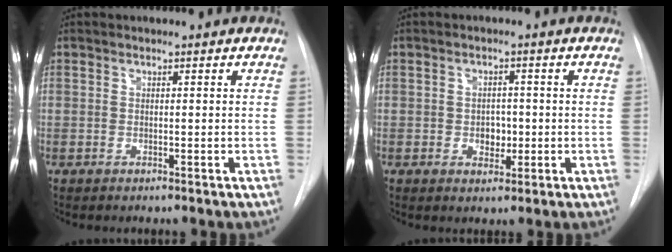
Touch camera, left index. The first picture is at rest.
{"total": 2.9, "force": [-0.4, 2.1, 1.9], "torque": [-0.022, 0.003, -0.002]}